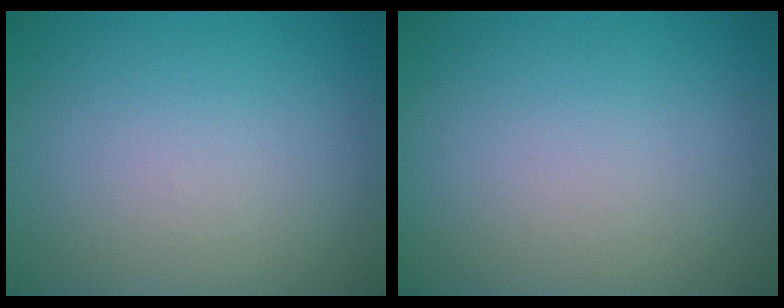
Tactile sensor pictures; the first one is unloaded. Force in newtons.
{"total": 0.0}